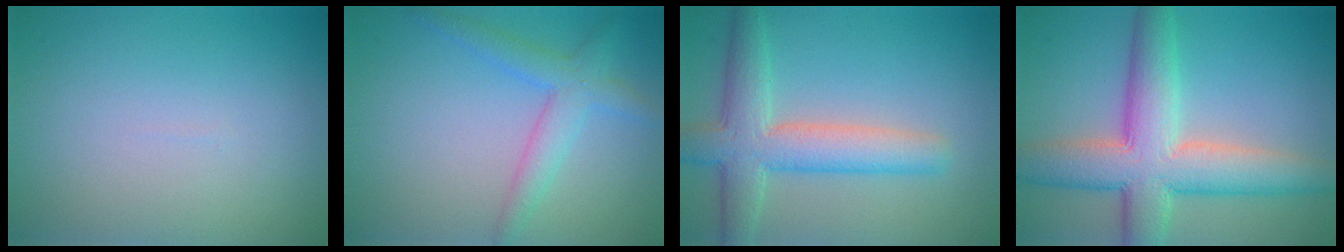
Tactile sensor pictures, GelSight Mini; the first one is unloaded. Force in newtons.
{"total": 3.2, "press": 3.2, "slide": 0.1}
{"total": 6.0, "press": 6.0, "slide": 0.1}
{"total": 8.9, "press": 8.9, "slide": 0.2}